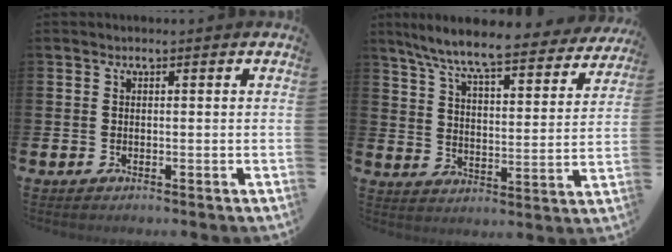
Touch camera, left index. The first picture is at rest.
{"total": 8.5, "force": [7.6, 0.7, 3.7], "torque": [-0.095, -0.054, 0.127]}